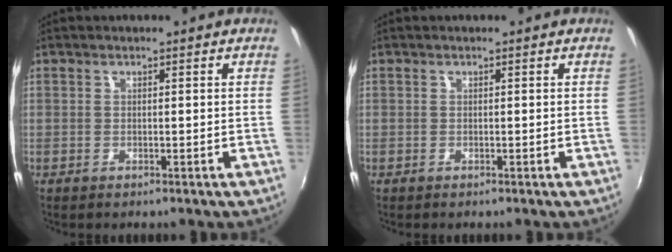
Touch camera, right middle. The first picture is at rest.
{"total": 0.0}